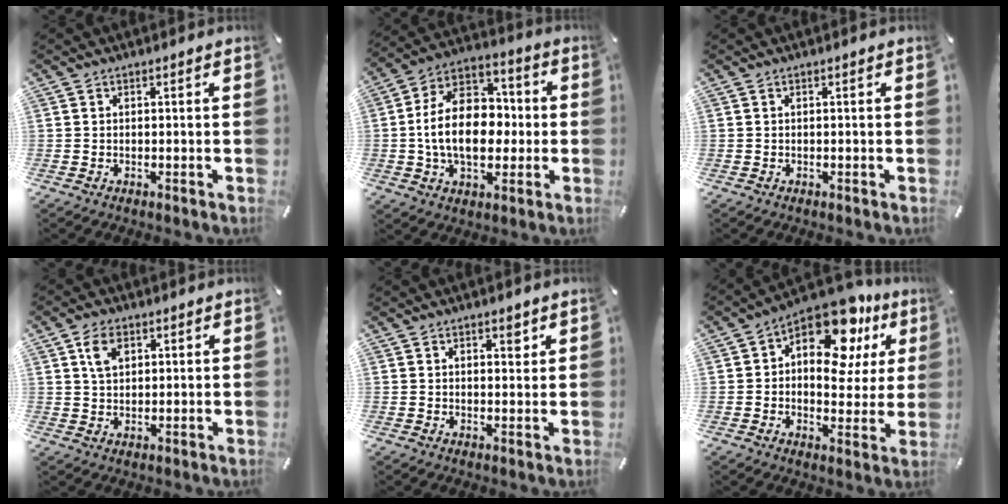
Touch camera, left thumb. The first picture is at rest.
{"total": 16.5, "force": [-1.6, 11.7, 11.5], "torque": [-0.210, 0.015, -0.031]}
{"total": 0.0}
{"total": 5.3, "force": [2.3, 3.6, 3.1], "torque": [-0.052, 0.002, 0.040]}
{"total": 2.2, "force": [1.3, 1.4, 1.3], "torque": [-0.003, -0.007, 0.016]}
{"total": 16.5, "force": [9.9, 8.6, 10.1], "torque": [-0.146, -0.079, 0.170]}